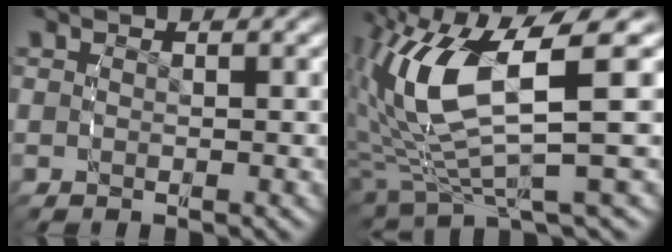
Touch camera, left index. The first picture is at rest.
{"total": 10.5, "force": [1.0, 5.4, 8.9], "torque": [-0.200, -0.022, 0.037]}